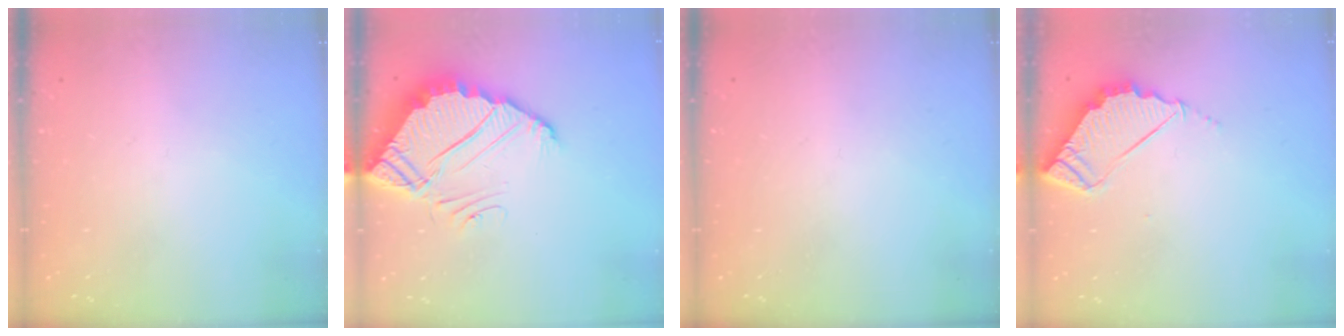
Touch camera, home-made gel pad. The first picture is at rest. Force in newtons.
{"total": 7.2, "press": 7.2, "slide": 0.4}
{"total": 0.0}
{"total": 6.0, "press": 6.0, "slide": 0.3}